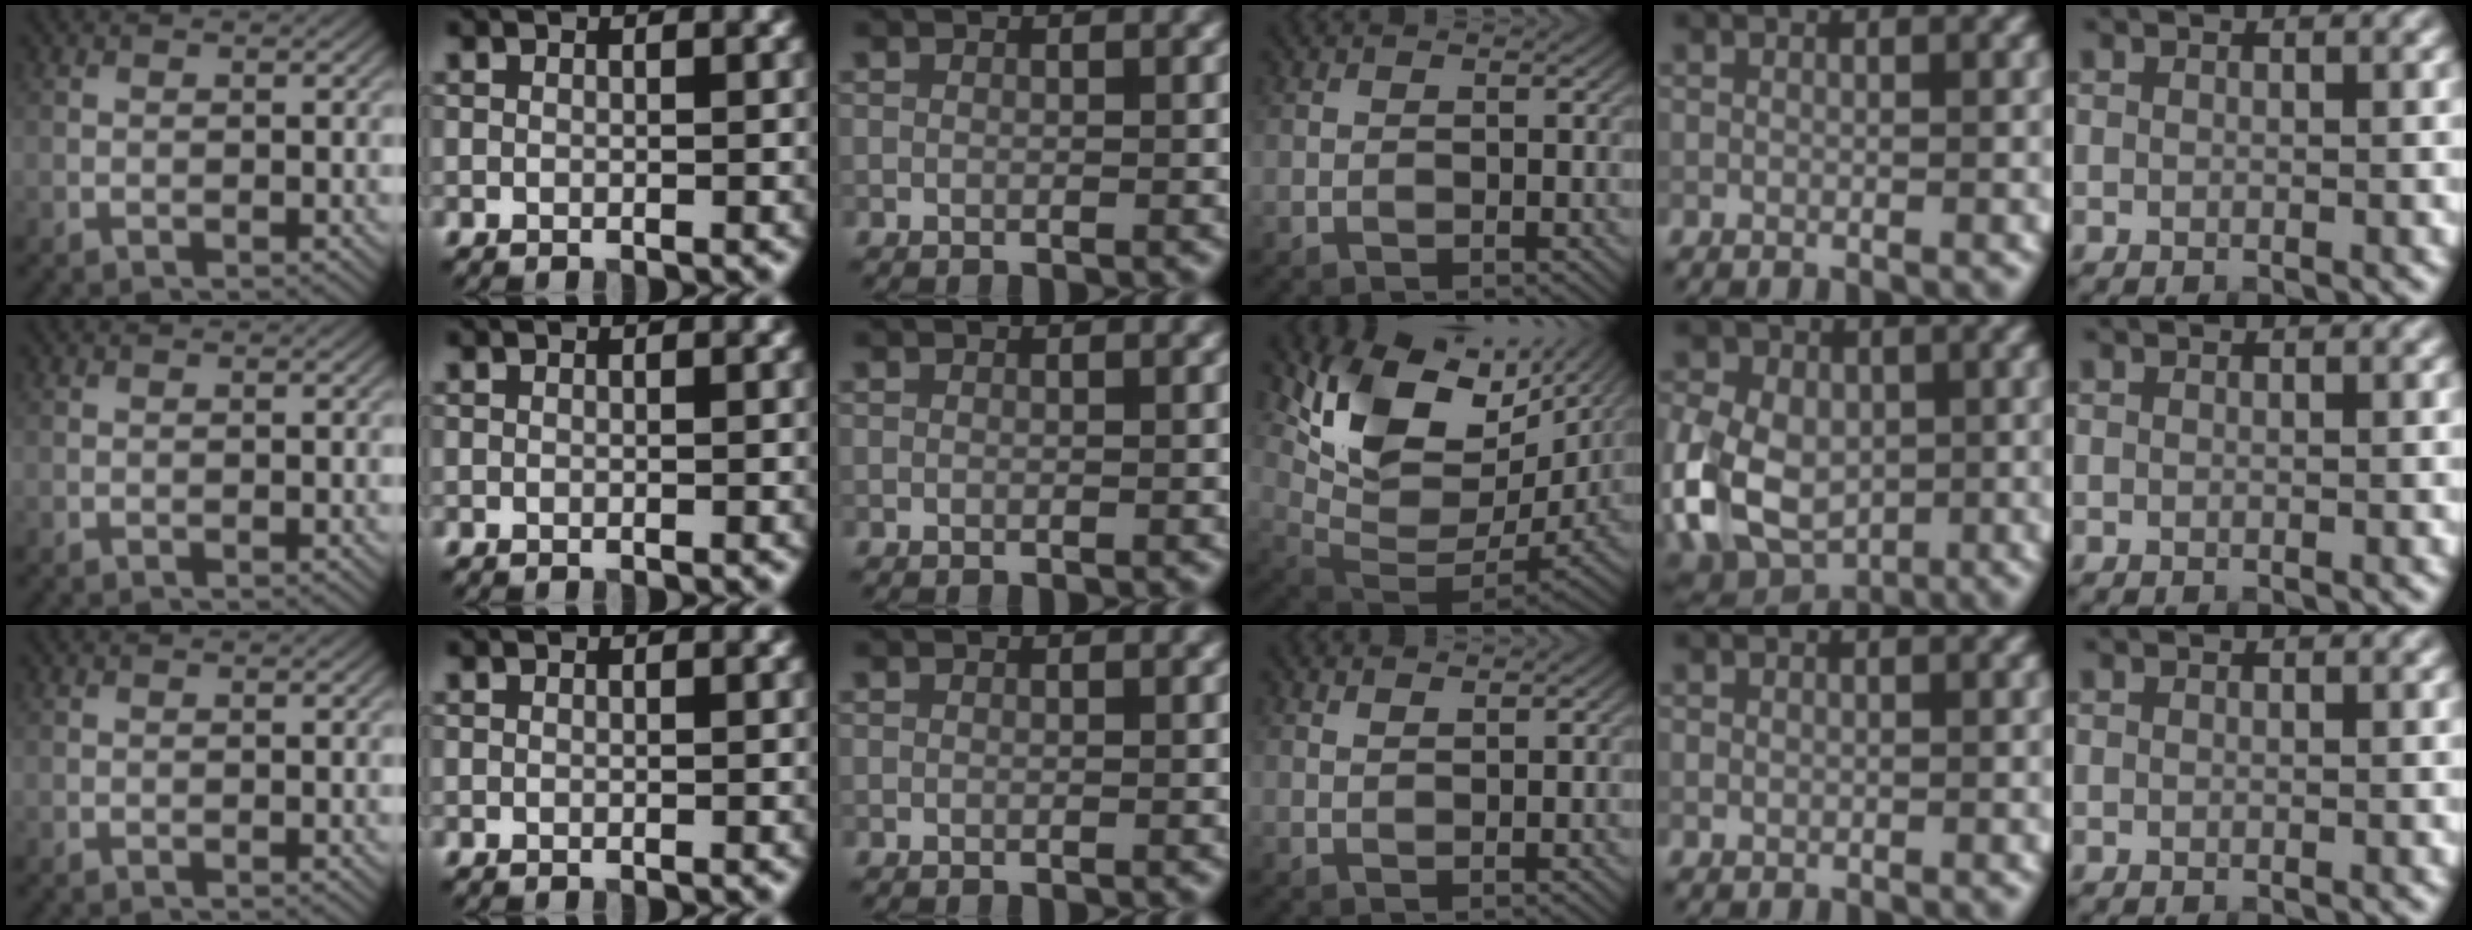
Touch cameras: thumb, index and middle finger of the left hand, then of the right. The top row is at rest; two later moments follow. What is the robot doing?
{"motion": "lift_and_place", "object": "coin"}